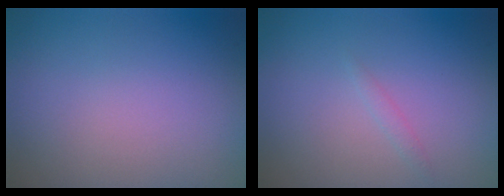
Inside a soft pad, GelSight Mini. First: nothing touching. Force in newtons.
{"total": 0.6, "press": 0.6, "slide": 0.0}